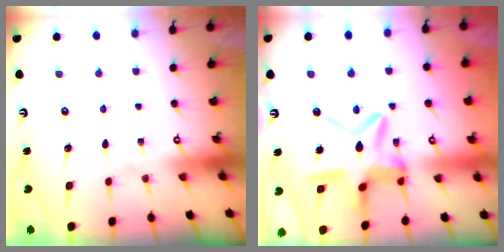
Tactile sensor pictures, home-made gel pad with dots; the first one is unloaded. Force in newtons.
{"total": 14.3, "press": 14.3, "slide": 1.2}